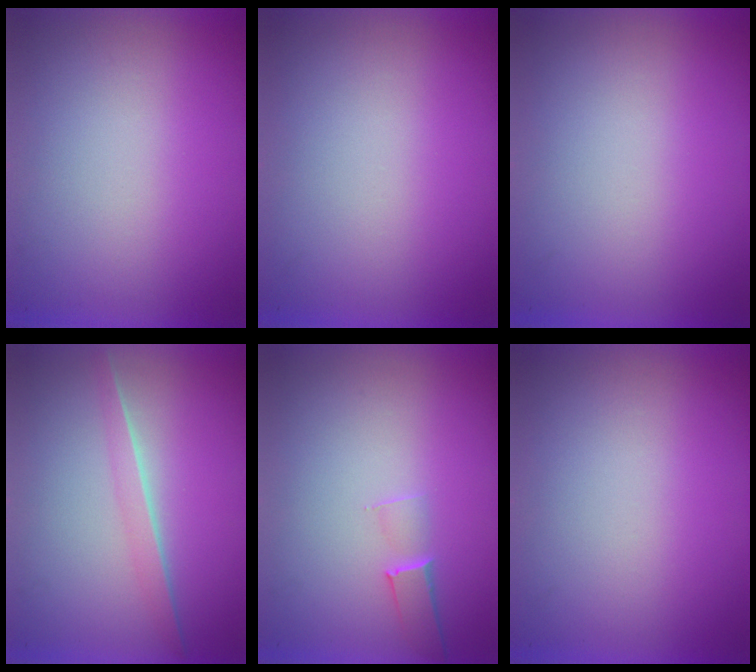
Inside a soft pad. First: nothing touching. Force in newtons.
{"total": 0.0}
{"total": 0.0}
{"total": 1.3}
{"total": 1.1}
{"total": 0.0}